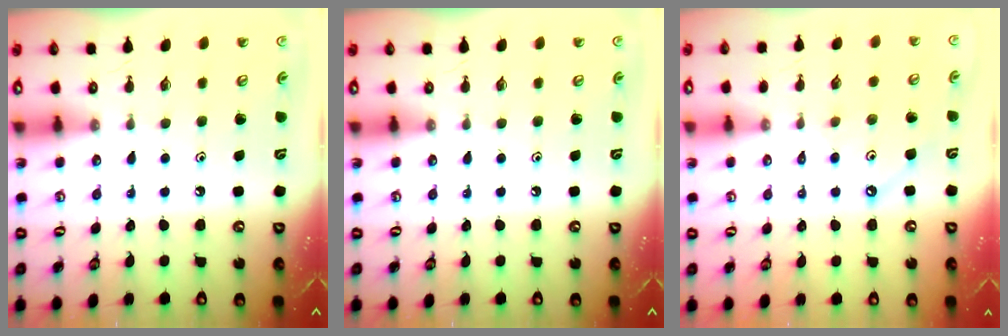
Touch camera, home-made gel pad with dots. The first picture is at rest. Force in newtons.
{"total": 0.0}
{"total": 2.1, "press": 2.1, "slide": 0.4}